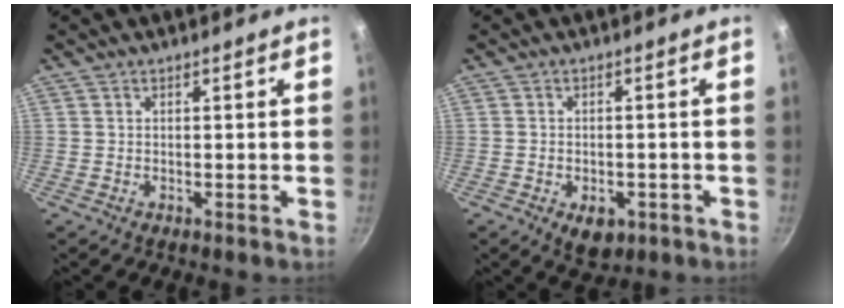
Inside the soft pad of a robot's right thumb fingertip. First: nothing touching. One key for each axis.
{"total": 5.5, "fx": -2.2, "fy": 3.5, "fz": 3.6, "tx": -0.038, "ty": 0.008, "tz": -0.019}